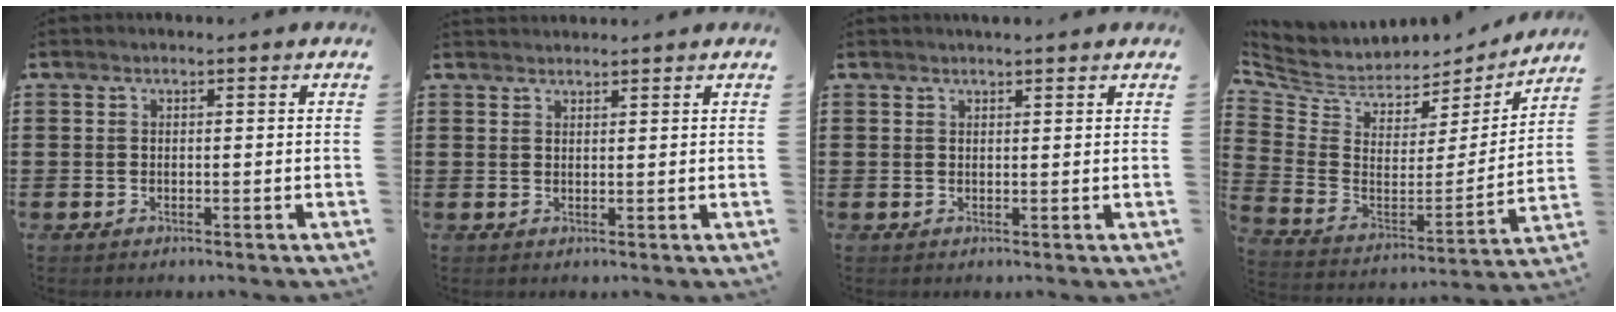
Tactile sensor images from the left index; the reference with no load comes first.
{"total": 1.4, "force": [1.4, 0.1, 0.1], "torque": [-0.004, 0.000, 0.028]}
{"total": 1.3, "force": [1.3, 0.1, 0.4], "torque": [-0.009, 0.002, 0.024]}
{"total": 4.2, "force": [3.2, 2.7, 0.5], "torque": [-0.038, -0.037, 0.056]}